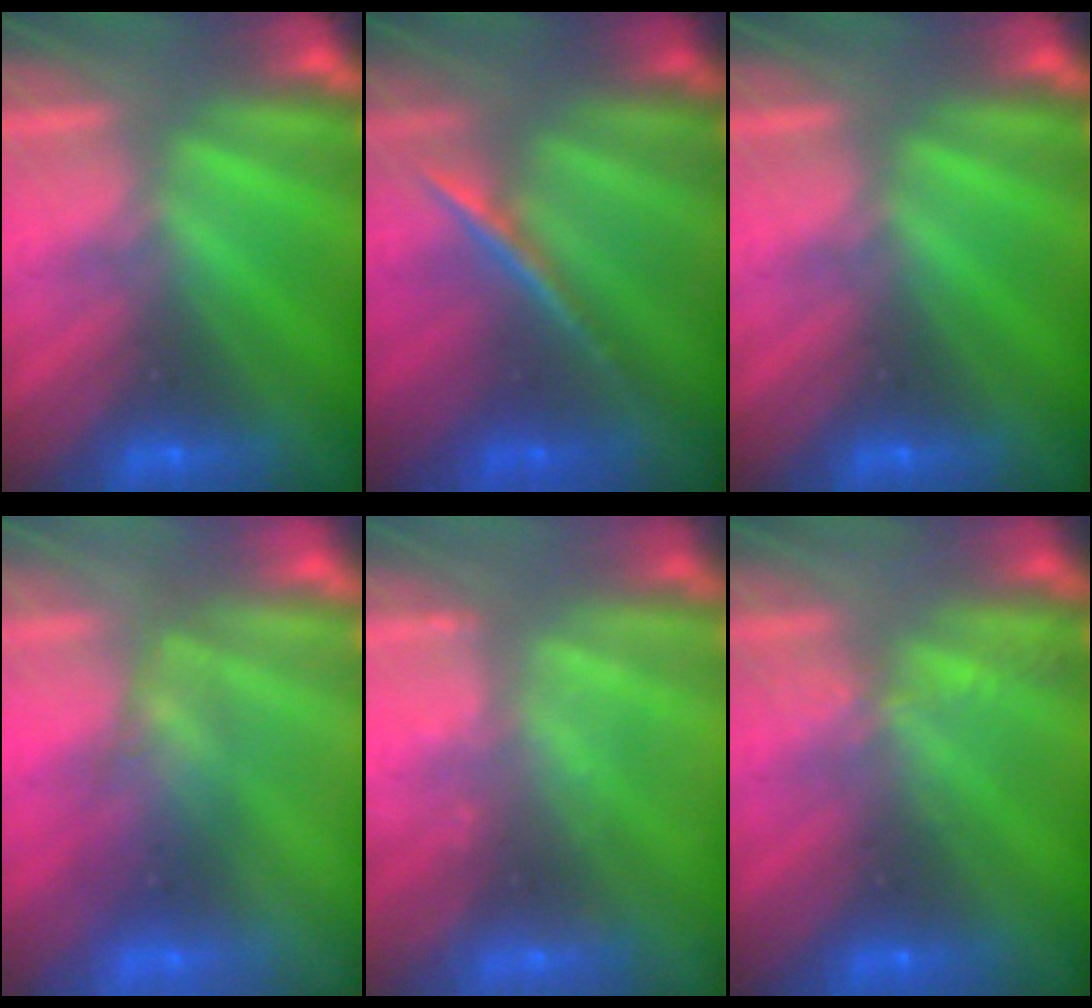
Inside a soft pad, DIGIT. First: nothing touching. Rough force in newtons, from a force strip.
{"total": 1.8}
{"total": 0.0}
{"total": 2.4}
{"total": 2.3}
{"total": 2.2}